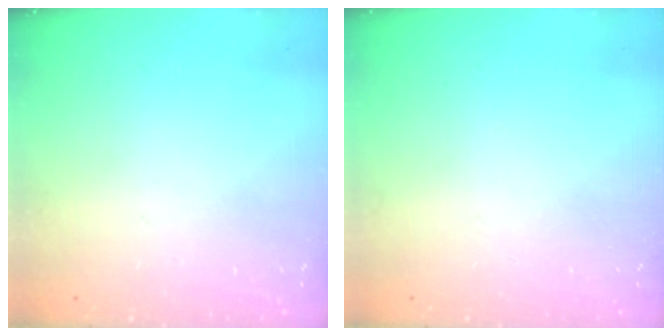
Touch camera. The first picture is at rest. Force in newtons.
{"total": 0.0}